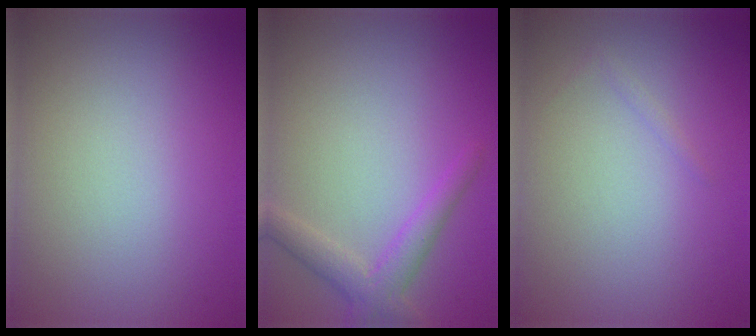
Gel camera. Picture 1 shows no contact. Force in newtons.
{"total": 2.8, "press": 2.8, "slide": 0.1}
{"total": 0.5, "press": 0.5, "slide": 0.0}